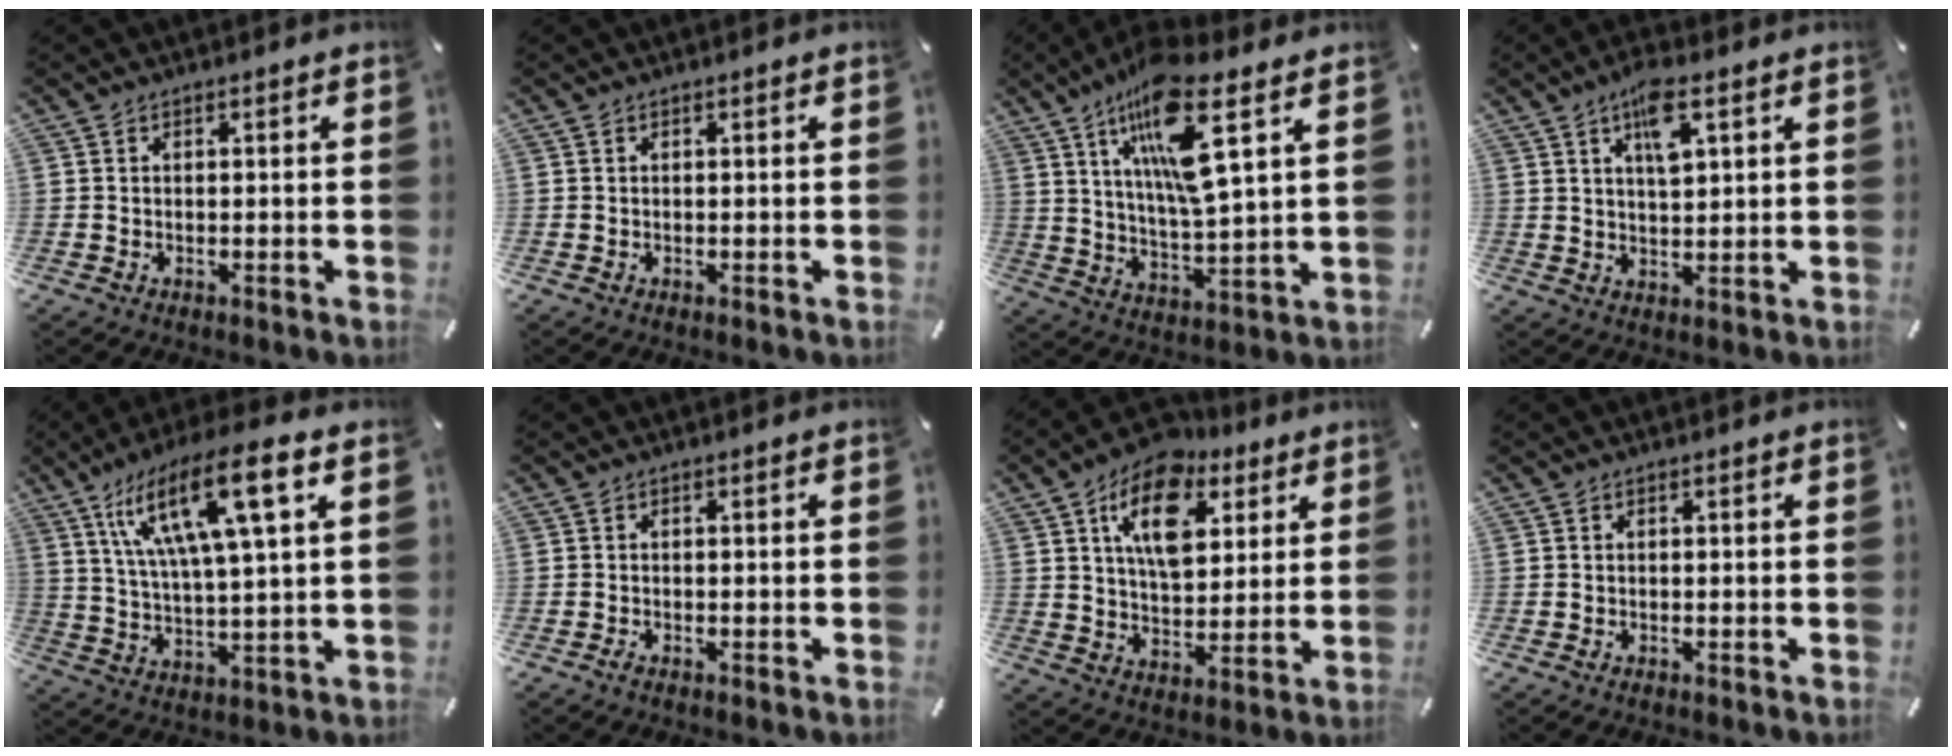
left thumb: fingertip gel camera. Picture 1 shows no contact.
{"total": 0.0}
{"total": 15.6, "force": [8.8, 3.0, 12.5], "torque": [-0.250, -0.034, 0.137]}
{"total": 7.9, "force": [4.0, 3.0, 6.1], "torque": [-0.106, -0.003, 0.066]}
{"total": 17.1, "force": [8.7, 3.9, 14.2], "torque": [-0.287, -0.026, 0.135]}
{"total": 0.6, "force": [-0.5, 0.1, 0.3], "torque": [-0.007, -0.001, -0.010]}
{"total": 15.2, "force": [7.3, 9.4, 9.6], "torque": [-0.142, -0.026, 0.127]}
{"total": 0.0}